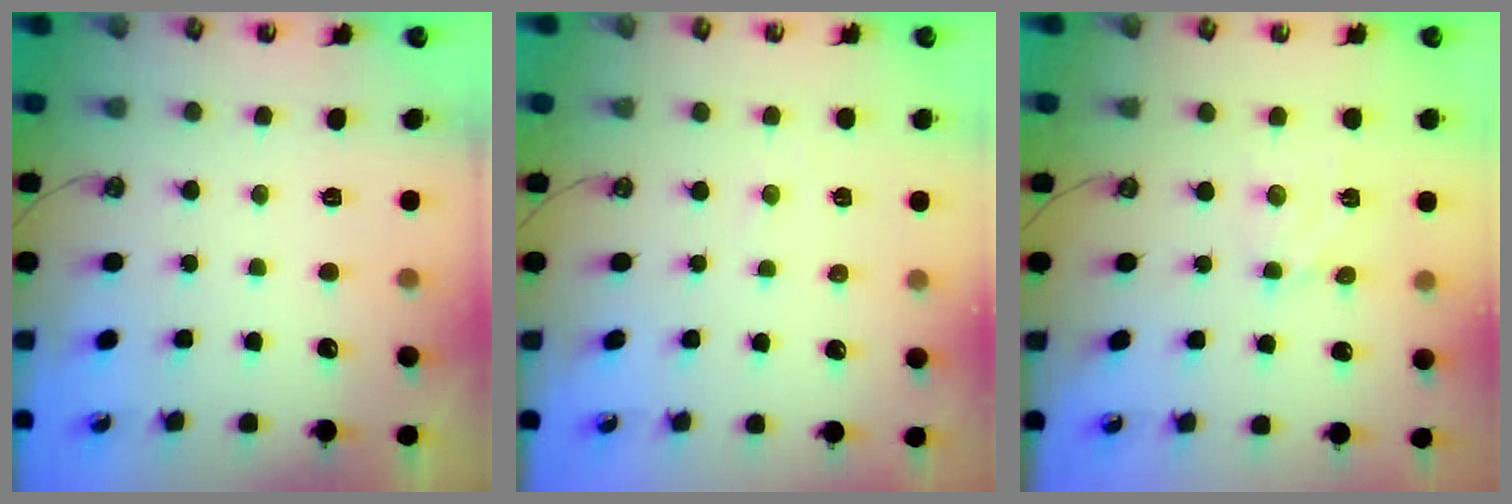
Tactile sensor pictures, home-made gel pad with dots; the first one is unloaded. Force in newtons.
{"total": 1.1, "press": 1.1, "slide": 0.2}
{"total": 3.5, "press": 3.5, "slide": 0.7}